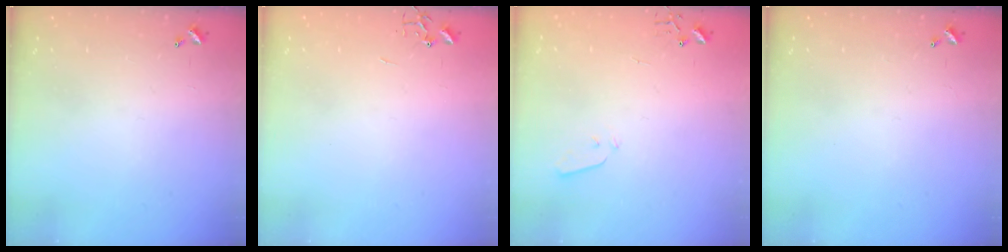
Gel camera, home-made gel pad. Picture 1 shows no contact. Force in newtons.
{"total": 0.0}
{"total": 3.0, "press": 2.9, "slide": 0.7}
{"total": 0.0}